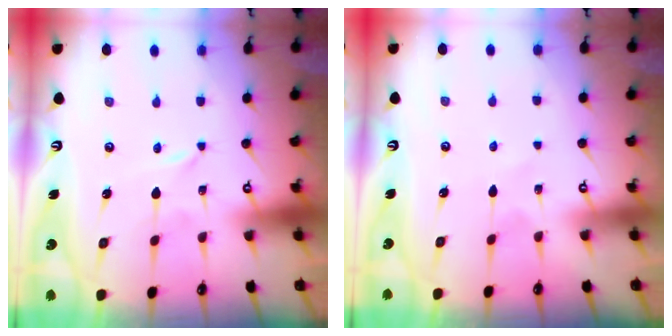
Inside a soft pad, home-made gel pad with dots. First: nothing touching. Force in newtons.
{"total": 3.2, "press": 3.2, "slide": 0.4}